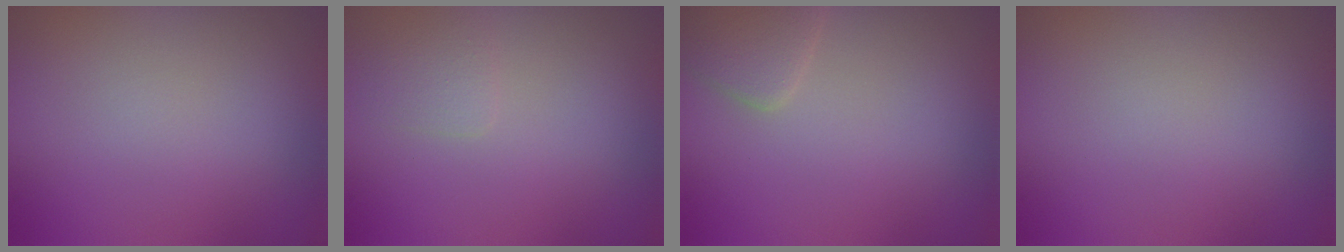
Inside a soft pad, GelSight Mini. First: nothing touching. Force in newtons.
{"total": 1.1, "press": 1.1, "slide": 0.1}
{"total": 2.3, "press": 2.3, "slide": 0.1}
{"total": 0.0}